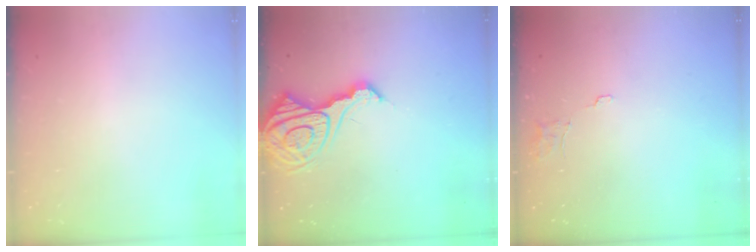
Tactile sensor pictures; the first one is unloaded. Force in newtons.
{"total": 16.3, "press": 16.2, "slide": 1.7}
{"total": 4.8, "press": 4.8, "slide": 0.3}